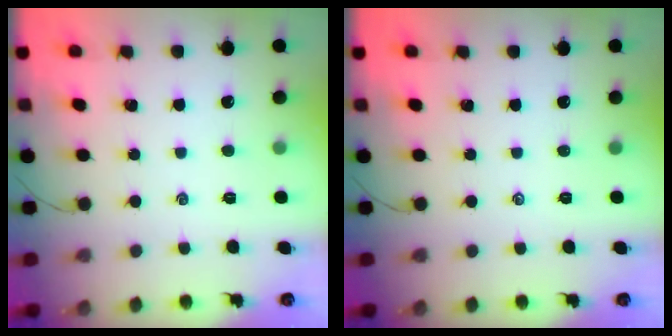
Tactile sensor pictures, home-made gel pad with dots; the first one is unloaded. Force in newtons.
{"total": 0.0}